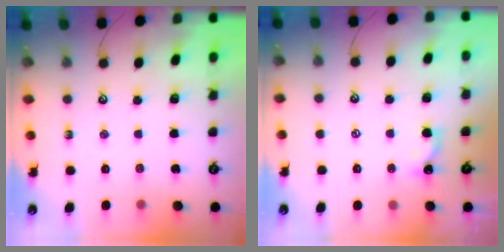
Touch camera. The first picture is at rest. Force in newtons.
{"total": 1.4, "press": 1.4, "slide": 0.2}